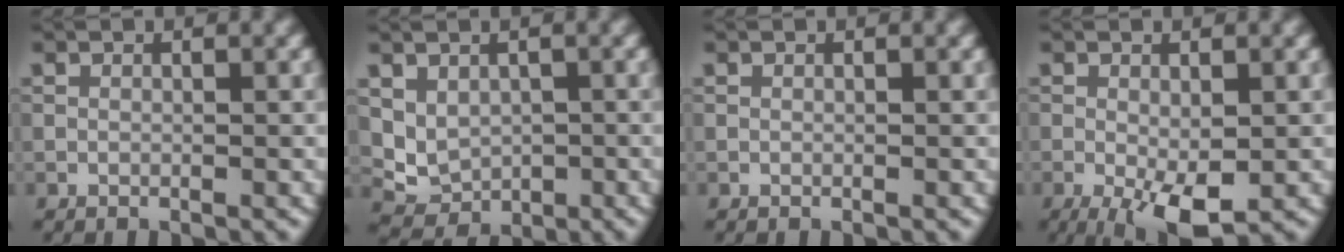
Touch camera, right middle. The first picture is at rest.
{"total": 3.4, "force": [0.3, 2.8, 1.8], "torque": [-0.034, -0.012, 0.016]}
{"total": 0.0}
{"total": 4.5, "force": [-1.4, 1.8, 3.9], "torque": [-0.071, -0.013, -0.022]}